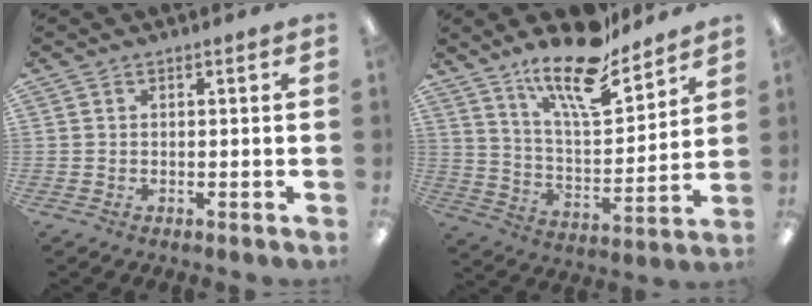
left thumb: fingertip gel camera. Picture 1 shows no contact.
{"total": 17.3, "force": [13.8, 4.8, 9.3], "torque": [-0.163, -0.086, 0.231]}